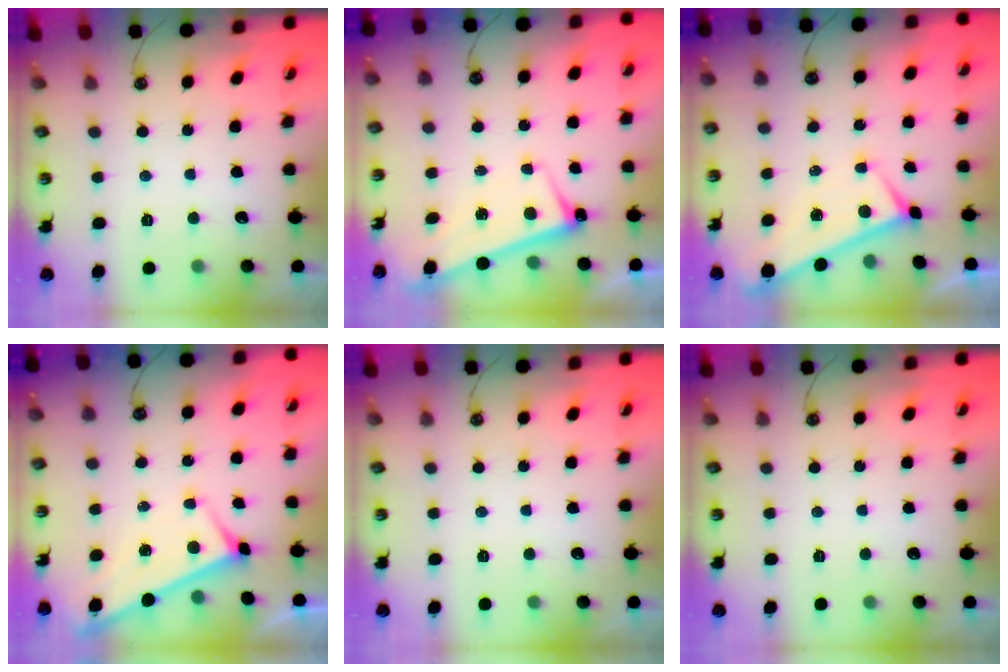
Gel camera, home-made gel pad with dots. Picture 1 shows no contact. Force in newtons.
{"total": 2.7, "press": 2.6, "slide": 0.6}
{"total": 0.0}
{"total": 2.9, "press": 2.9, "slide": 0.3}
{"total": 0.0}
{"total": 0.0}